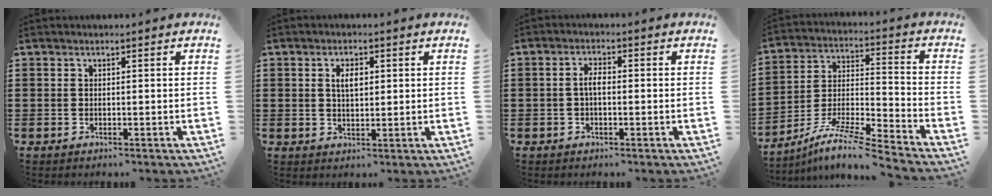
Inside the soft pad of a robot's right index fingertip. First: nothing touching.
{"total": 3.0, "force": [0.8, 1.3, 2.5], "torque": [-0.045, 0.002, 0.012]}
{"total": 2.5, "force": [-0.3, 0.9, 2.3], "torque": [-0.050, -0.001, -0.008]}
{"total": 9.3, "force": [-8.3, -0.1, 4.3], "torque": [-0.082, -0.004, -0.167]}